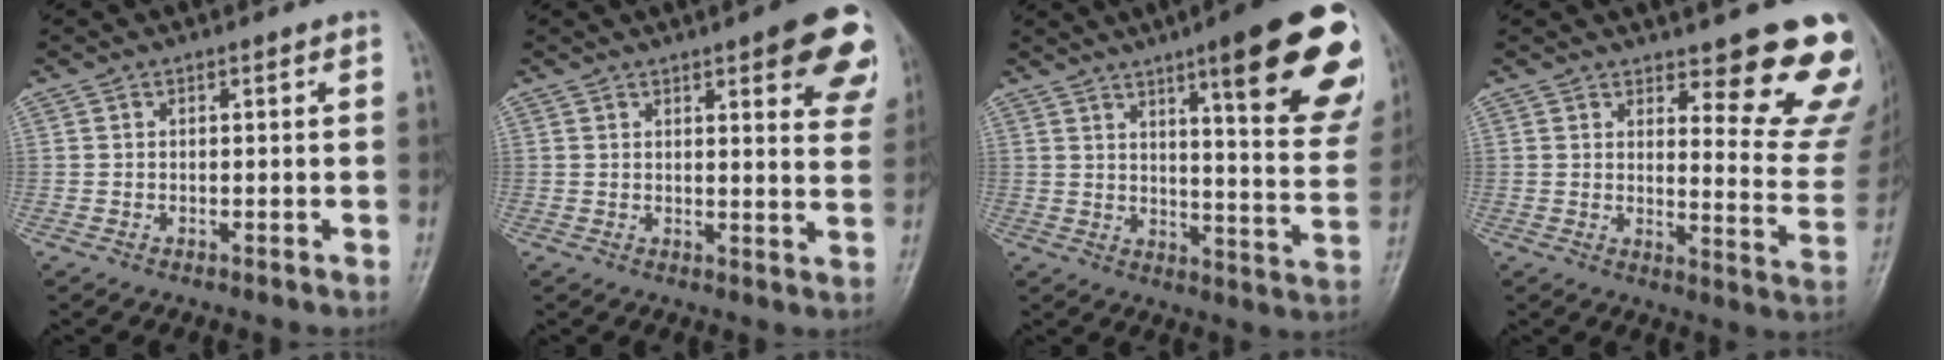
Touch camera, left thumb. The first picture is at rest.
{"total": 12.8, "force": [6.7, 3.8, 10.2], "torque": [-0.086, -0.026, 0.072]}
{"total": 23.8, "force": [12.3, 4.9, 19.7], "torque": [-0.230, -0.048, 0.161]}
{"total": 14.6, "force": [10.6, 4.2, 9.2], "torque": [-0.062, -0.086, 0.125]}